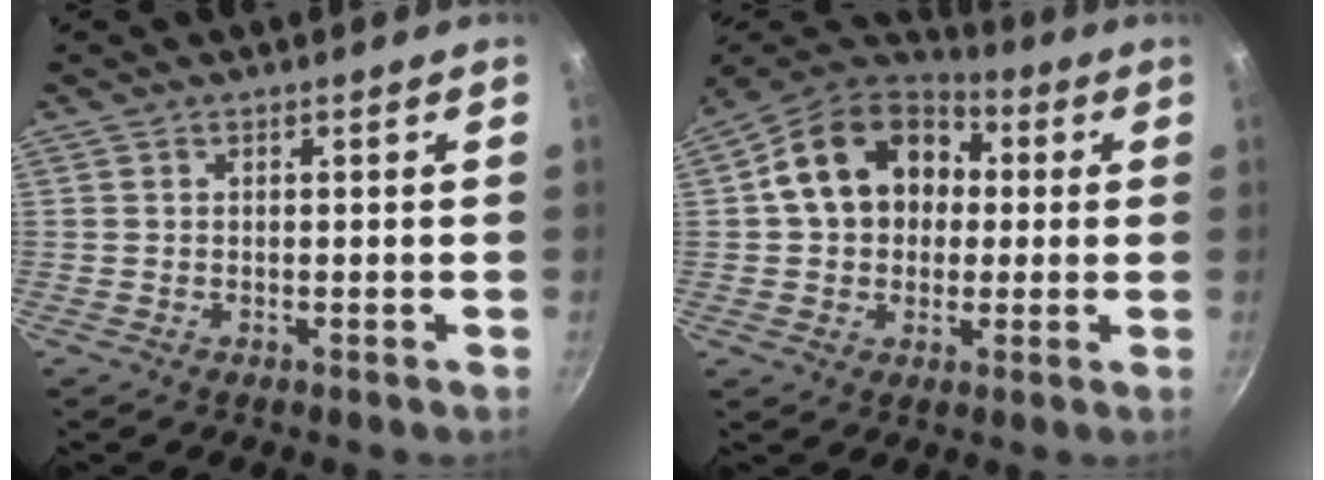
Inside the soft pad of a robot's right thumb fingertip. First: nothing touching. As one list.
[{"total": 17.7, "force": [3.0, 13.9, 10.7], "torque": [-0.157, 0.033, 0.037]}]